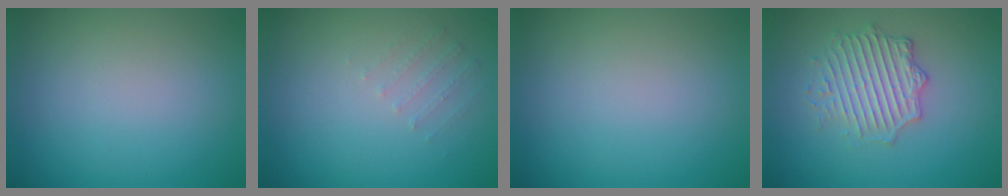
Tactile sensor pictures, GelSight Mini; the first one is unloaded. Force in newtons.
{"total": 0.6, "press": 0.5, "slide": 0.4}
{"total": 0.0}
{"total": 3.9, "press": 3.3, "slide": 2.1}